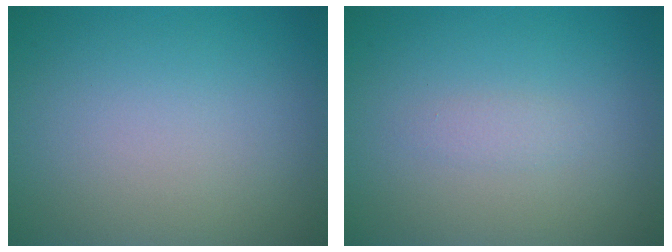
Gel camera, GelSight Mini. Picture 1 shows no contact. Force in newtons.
{"total": 0.9, "press": 0.9, "slide": 0.0}